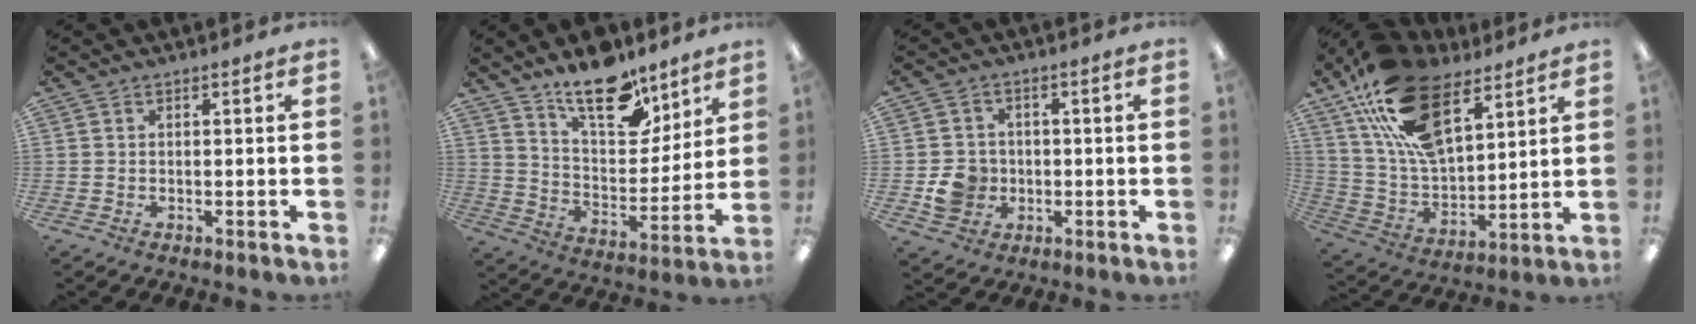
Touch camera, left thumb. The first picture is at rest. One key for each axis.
{"total": 16.4, "fx": 12.5, "fy": 7.1, "fz": 7.8, "tx": -0.119, "ty": -0.081, "tz": 0.221}
{"total": 6.7, "fx": -1.4, "fy": 6.2, "fz": 2.3, "tx": -0.039, "ty": 0.011, "tz": -0.024}
{"total": 22.6, "fx": 12.6, "fy": 11.8, "fz": 14.6, "tx": -0.287, "ty": -0.055, "tz": 0.227}